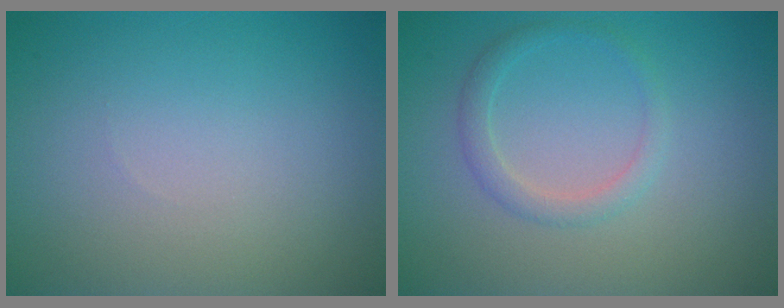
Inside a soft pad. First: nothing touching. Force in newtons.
{"total": 1.7, "press": 1.7, "slide": 0.1}